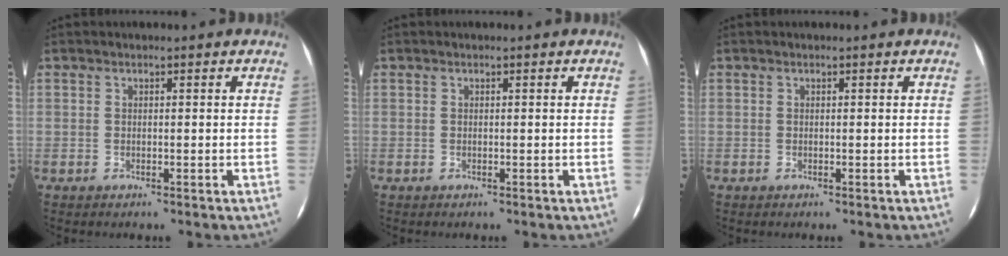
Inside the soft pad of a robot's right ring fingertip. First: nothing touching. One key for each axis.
{"total": 0.0}
{"total": 0.0}